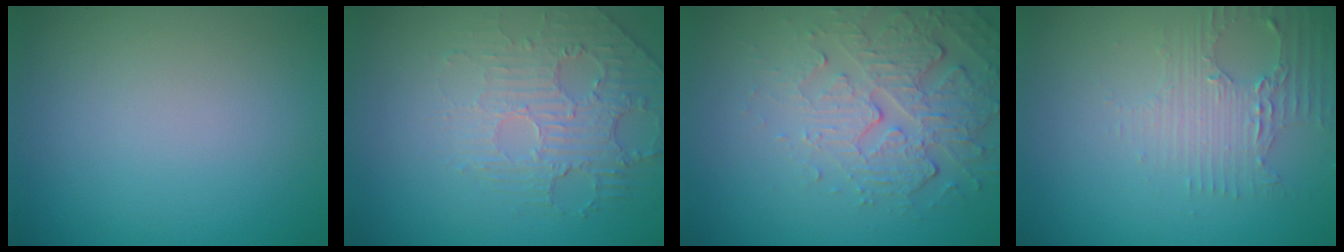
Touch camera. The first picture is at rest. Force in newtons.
{"total": 2.5, "press": 1.9, "slide": 1.6}
{"total": 5.4, "press": 3.6, "slide": 4.0}
{"total": 3.0, "press": 2.5, "slide": 1.7}